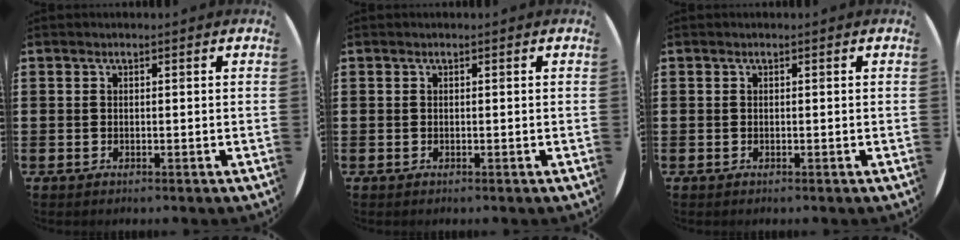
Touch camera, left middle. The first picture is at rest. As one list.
[{"total": 0.0}, {"total": 0.0}]